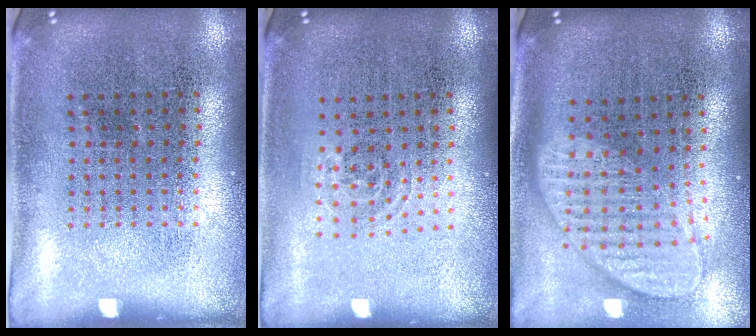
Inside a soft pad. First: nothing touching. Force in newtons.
{"total": 0.8, "press": 0.5, "slide": 0.6}
{"total": 2.0, "press": 1.6, "slide": 1.2}